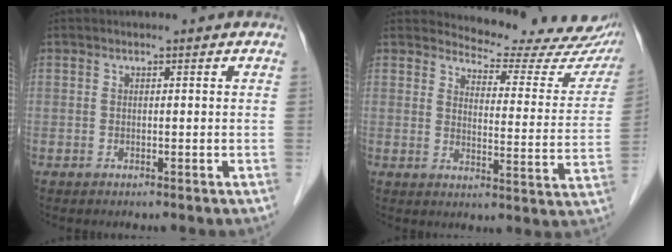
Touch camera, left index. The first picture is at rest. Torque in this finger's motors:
{"motor_torque": [0.21, -0.43, -0.04, -0.06]}